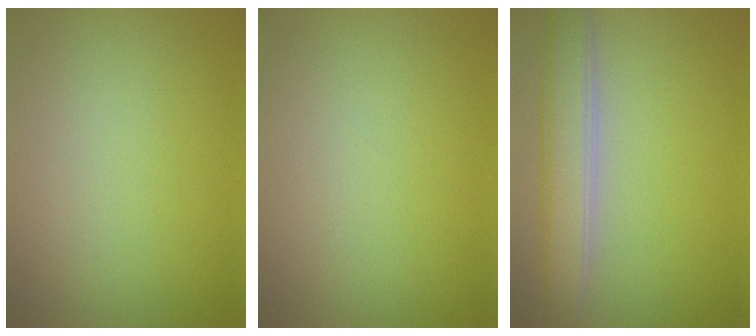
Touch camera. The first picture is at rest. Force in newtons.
{"total": 0.0}
{"total": 4.3, "press": 4.3, "slide": 0.4}